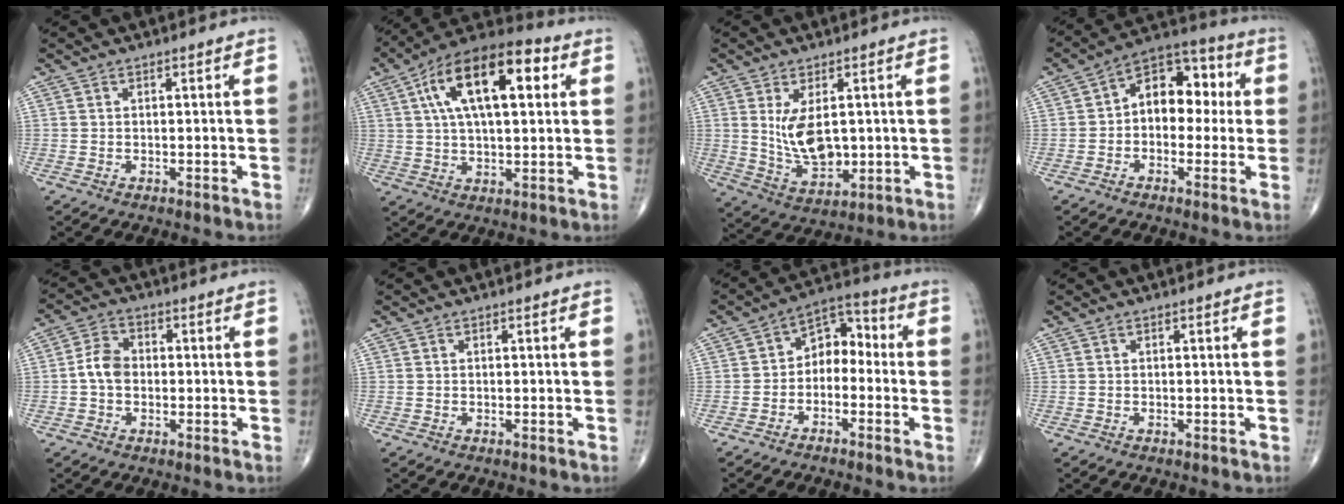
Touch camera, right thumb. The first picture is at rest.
{"total": 19.2, "force": [5.6, 8.6, 16.2], "torque": [-0.255, 0.018, 0.083]}
{"total": 9.2, "force": [1.4, 5.1, 7.6], "torque": [-0.125, -0.022, 0.044]}
{"total": 12.2, "force": [0.8, 8.2, 9.0], "torque": [-0.091, 0.038, -0.004]}
{"total": 5.3, "force": [-0.6, 3.9, 3.5], "torque": [-0.058, 0.018, -0.019]}
{"total": 0.0}
{"total": 7.7, "force": [-1.5, 5.4, 5.3], "torque": [-0.053, 0.046, -0.043]}
{"total": 0.0}